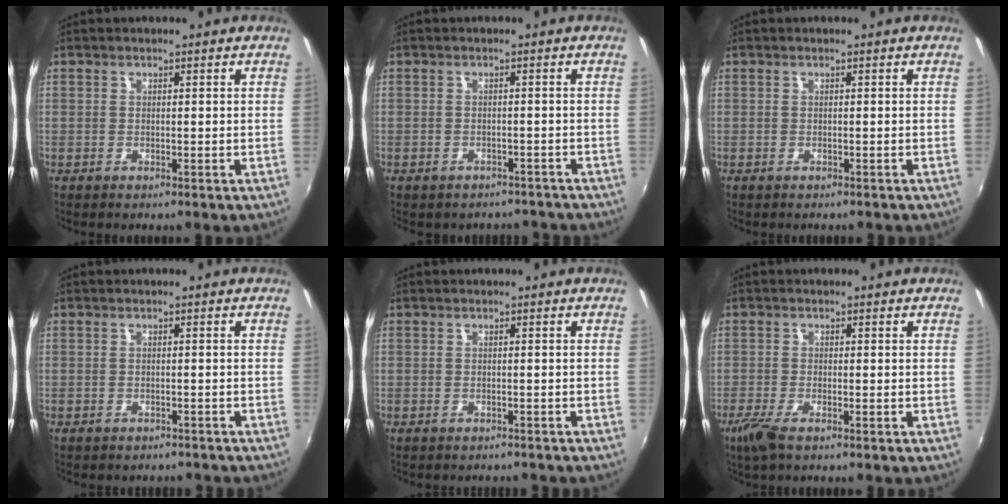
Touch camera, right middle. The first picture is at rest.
{"total": 6.7, "force": [-5.7, 3.0, 1.7], "torque": [-0.037, -0.009, -0.066]}
{"total": 0.7, "force": [-0.7, 0.3, 0.2], "torque": [-0.005, -0.002, -0.009]}
{"total": 4.8, "force": [-4.3, 1.7, 1.4], "torque": [-0.033, -0.014, -0.056]}
{"total": 3.9, "force": [-3.5, 1.2, 1.1], "torque": [-0.025, -0.013, -0.045]}
{"total": 4.0, "force": [-2.7, 0.8, 2.9], "torque": [-0.072, -0.012, -0.054]}